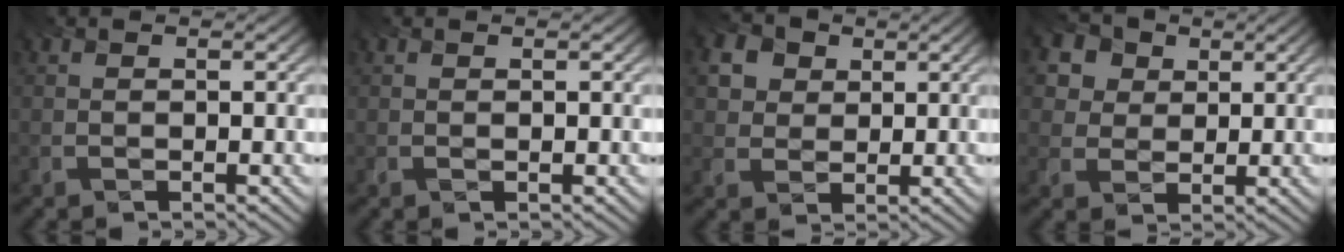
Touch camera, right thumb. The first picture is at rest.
{"total": 0.0}
{"total": 6.0, "force": [2.4, 5.0, 2.4], "torque": [-0.102, 0.006, 0.046]}
{"total": 7.0, "force": [3.5, 5.5, 2.7], "torque": [-0.109, 0.011, 0.055]}